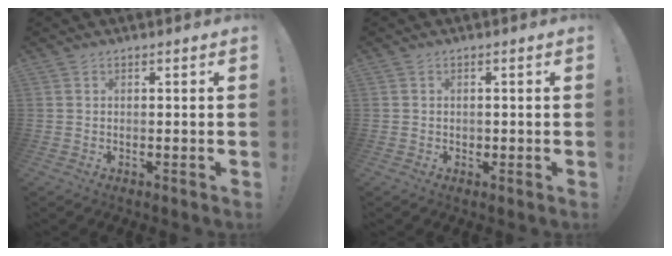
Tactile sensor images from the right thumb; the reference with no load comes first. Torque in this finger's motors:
{"motor_torque": [-0.14, -0.06, -0.10, 0.05, -0.04]}